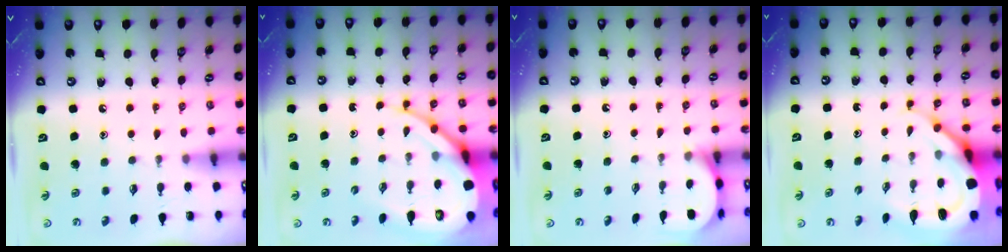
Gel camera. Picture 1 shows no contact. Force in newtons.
{"total": 12.3, "press": 12.2, "slide": 1.4}
{"total": 2.5, "press": 2.5, "slide": 0.3}
{"total": 10.3, "press": 10.3, "slide": 1.3}